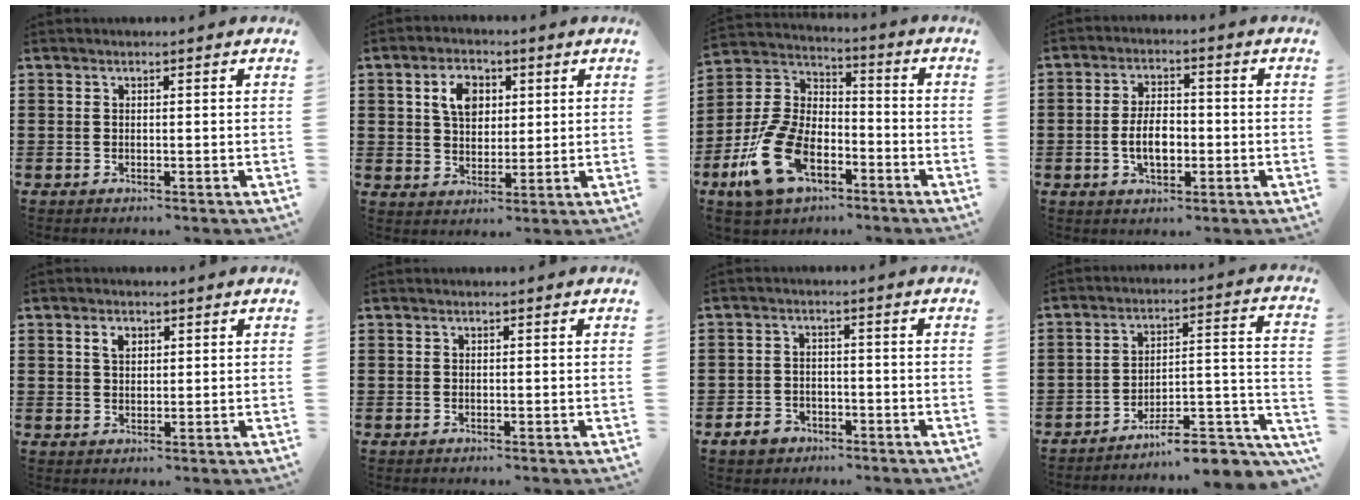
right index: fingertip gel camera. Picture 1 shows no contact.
{"total": 5.6, "force": [1.8, 3.9, 3.6], "torque": [-0.069, 0.009, 0.025]}
{"total": 15.4, "force": [-7.3, 8.9, 10.2], "torque": [-0.242, 0.023, -0.136]}
{"total": 5.9, "force": [-1.1, 3.1, 4.9], "torque": [-0.094, 0.001, -0.025]}
{"total": 2.2, "force": [1.1, 1.4, 1.3], "torque": [-0.031, 0.007, 0.019]}
{"total": 0.0}
{"total": 3.0, "force": [-2.4, 1.7, 0.8], "torque": [-0.024, 0.005, -0.050]}
{"total": 9.0, "force": [-7.7, 1.7, 4.5], "torque": [-0.055, 0.016, -0.142]}